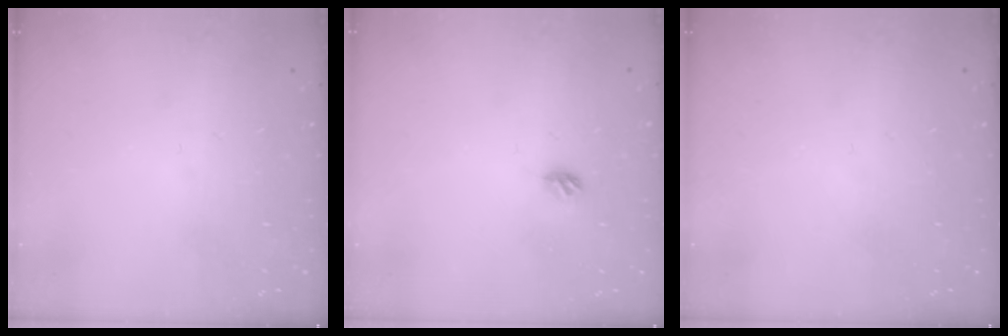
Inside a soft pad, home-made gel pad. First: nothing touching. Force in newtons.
{"total": 3.3, "press": 3.2, "slide": 0.8}
{"total": 0.0}